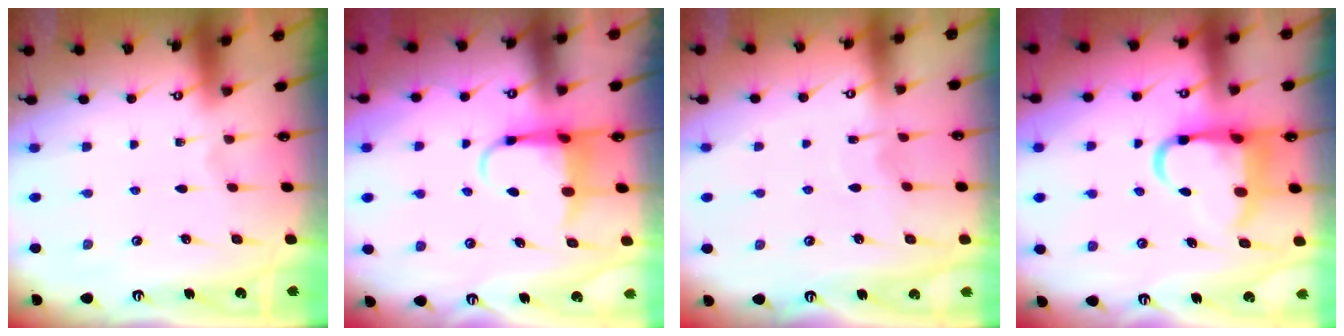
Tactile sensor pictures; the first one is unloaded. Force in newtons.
{"total": 5.5, "press": 5.5, "slide": 0.9}
{"total": 5.1, "press": 5.0, "slide": 0.6}
{"total": 11.0, "press": 10.8, "slide": 2.0}